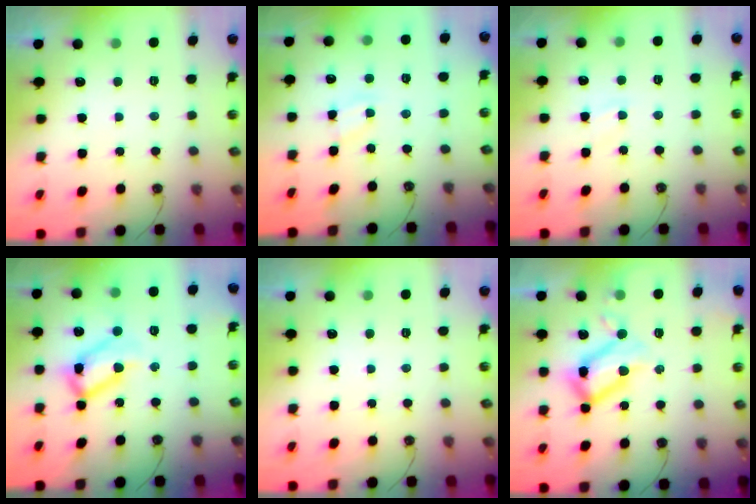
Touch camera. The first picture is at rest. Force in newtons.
{"total": 2.8, "press": 2.8, "slide": 0.4}
{"total": 4.6, "press": 4.6, "slide": 0.6}
{"total": 15.1, "press": 15.0, "slide": 1.7}
{"total": 0.0}
{"total": 16.3, "press": 16.2, "slide": 1.3}